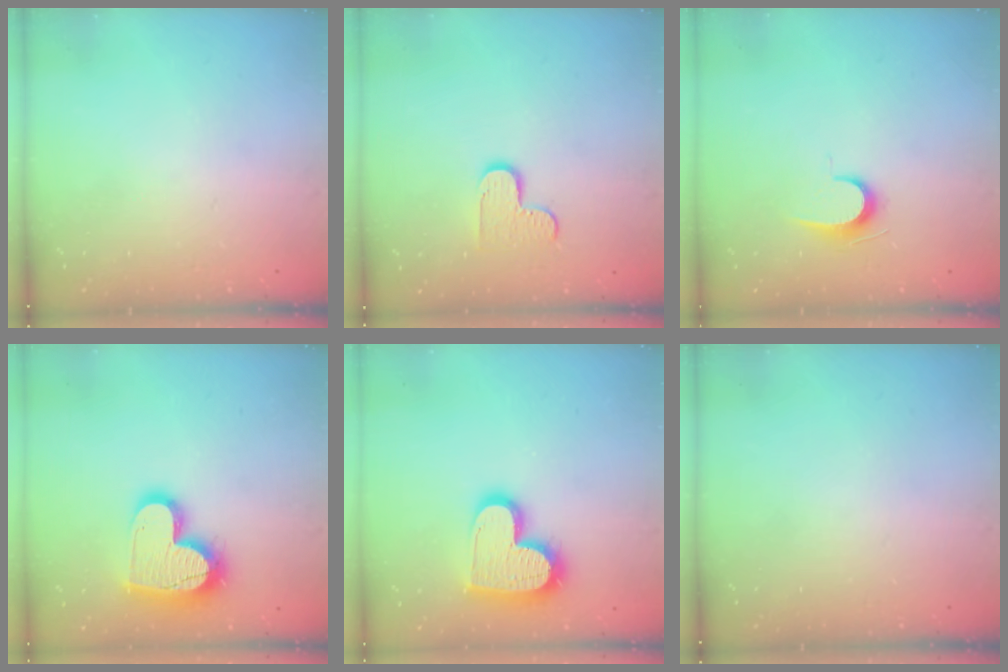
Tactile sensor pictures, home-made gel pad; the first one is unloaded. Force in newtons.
{"total": 6.3, "press": 6.3, "slide": 0.4}
{"total": 6.1, "press": 6.0, "slide": 0.6}
{"total": 17.4, "press": 17.3, "slide": 1.3}
{"total": 18.2, "press": 18.1, "slide": 1.3}
{"total": 0.0}